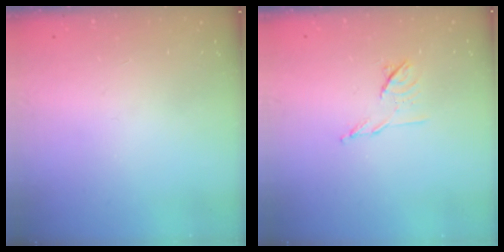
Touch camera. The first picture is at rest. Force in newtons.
{"total": 7.1, "press": 7.0, "slide": 1.2}